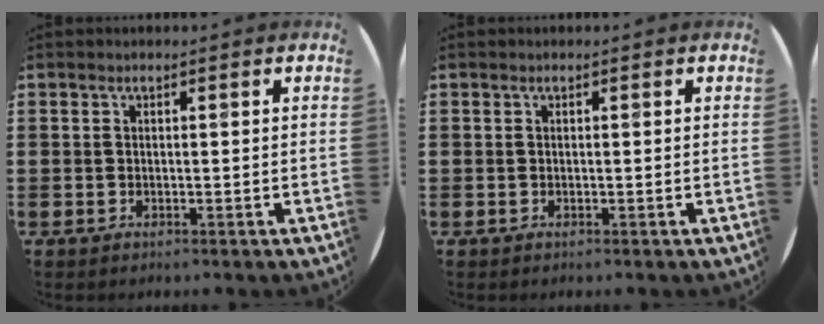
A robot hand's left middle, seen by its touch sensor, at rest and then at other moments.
{"total": 0.0}